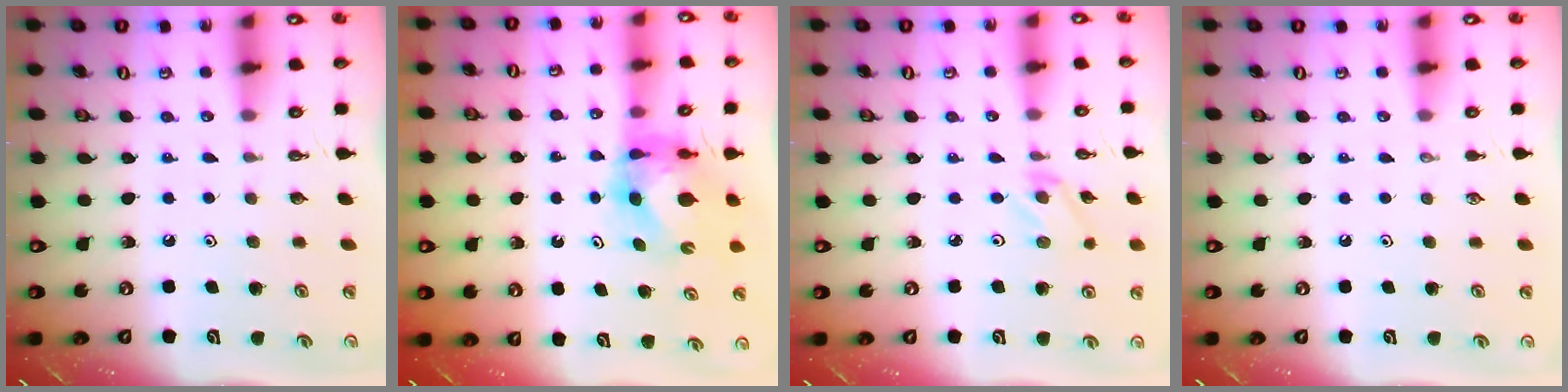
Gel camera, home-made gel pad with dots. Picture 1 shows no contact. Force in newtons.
{"total": 7.2, "press": 7.2, "slide": 0.7}
{"total": 2.2, "press": 2.2, "slide": 0.3}
{"total": 0.0}